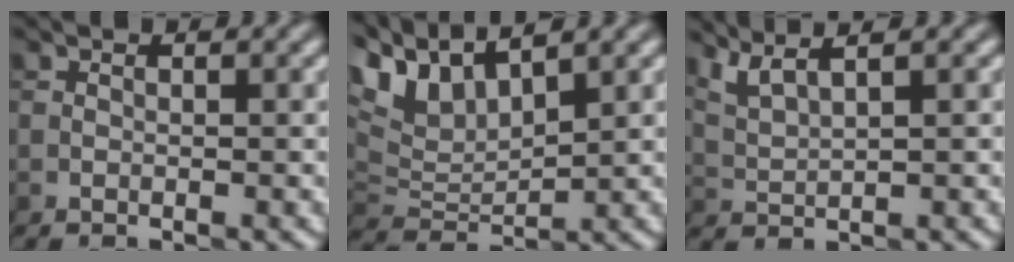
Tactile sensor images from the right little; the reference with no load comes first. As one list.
[{"total": 6.6, "force": [4.6, 2.5, 4.0], "torque": [-0.093, 0.014, 0.087]}, {"total": 3.1, "force": [2.3, 0.4, 2.0], "torque": [-0.050, 0.012, 0.056]}]